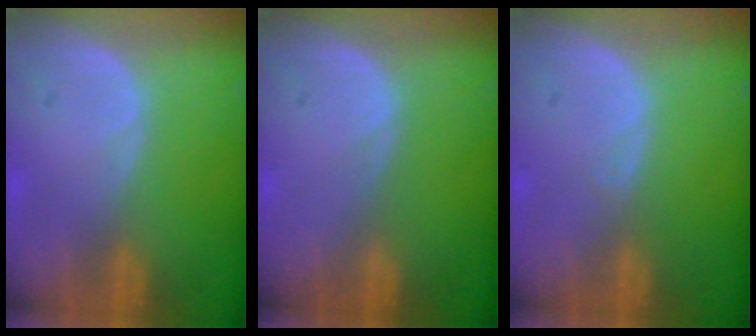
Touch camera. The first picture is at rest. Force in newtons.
{"total": 0.0}
{"total": 0.6, "press": 0.4, "slide": 0.4}